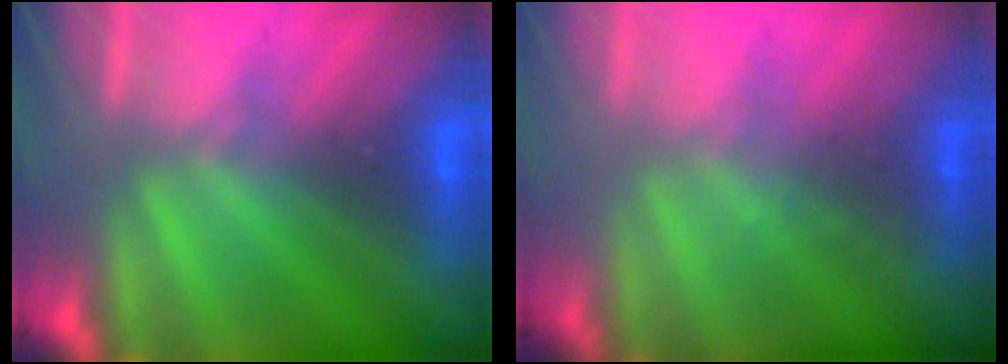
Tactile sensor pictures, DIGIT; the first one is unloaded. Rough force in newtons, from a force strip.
{"total": 1.4}